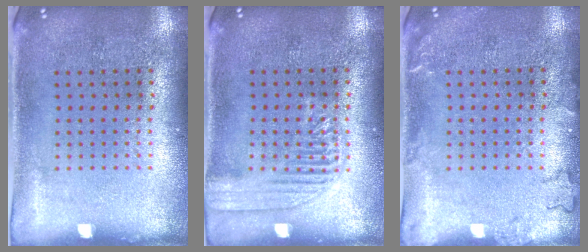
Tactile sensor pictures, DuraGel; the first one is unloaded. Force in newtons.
{"total": 2.3, "press": 2.3, "slide": 0.4}
{"total": 1.6, "press": 1.6, "slide": 0.3}